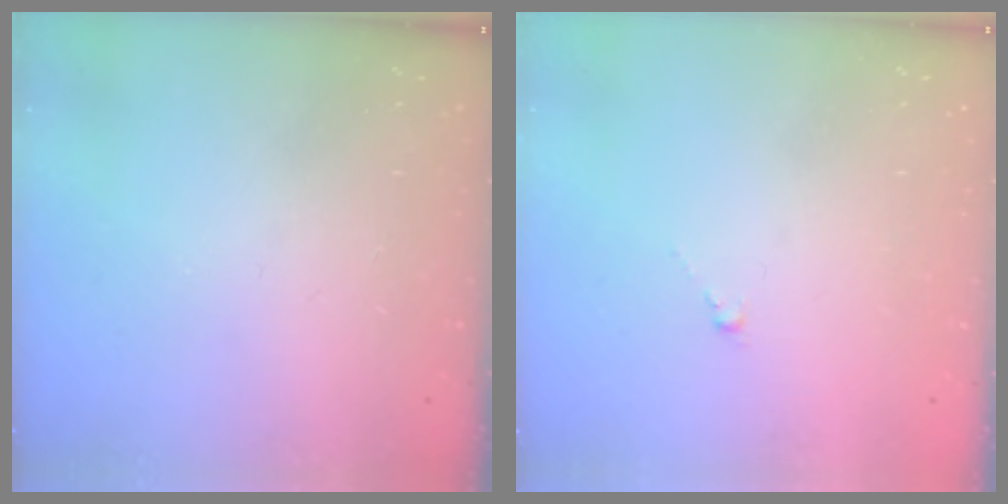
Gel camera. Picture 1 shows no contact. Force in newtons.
{"total": 0.6, "press": 0.4, "slide": 0.4}